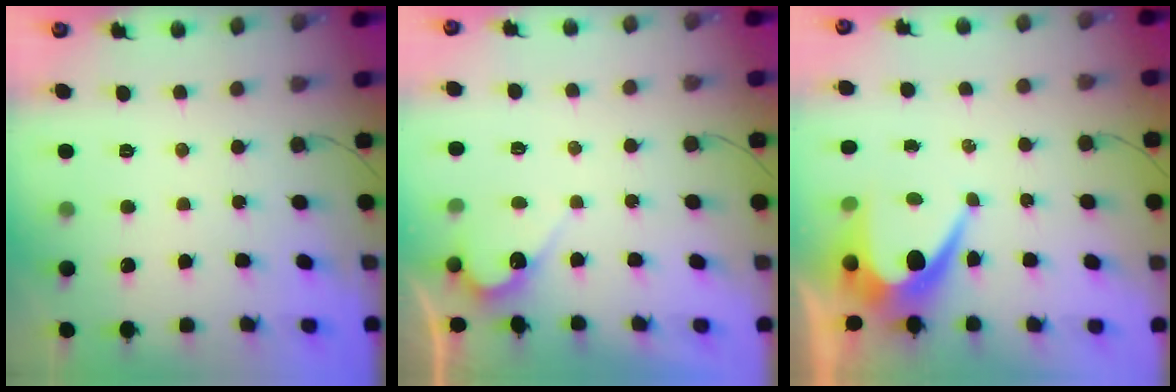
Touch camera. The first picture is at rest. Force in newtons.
{"total": 4.5, "press": 4.4, "slide": 0.4}
{"total": 7.4, "press": 7.4, "slide": 0.5}